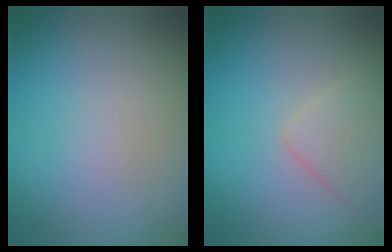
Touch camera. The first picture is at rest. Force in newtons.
{"total": 2.3, "press": 2.3, "slide": 0.1}